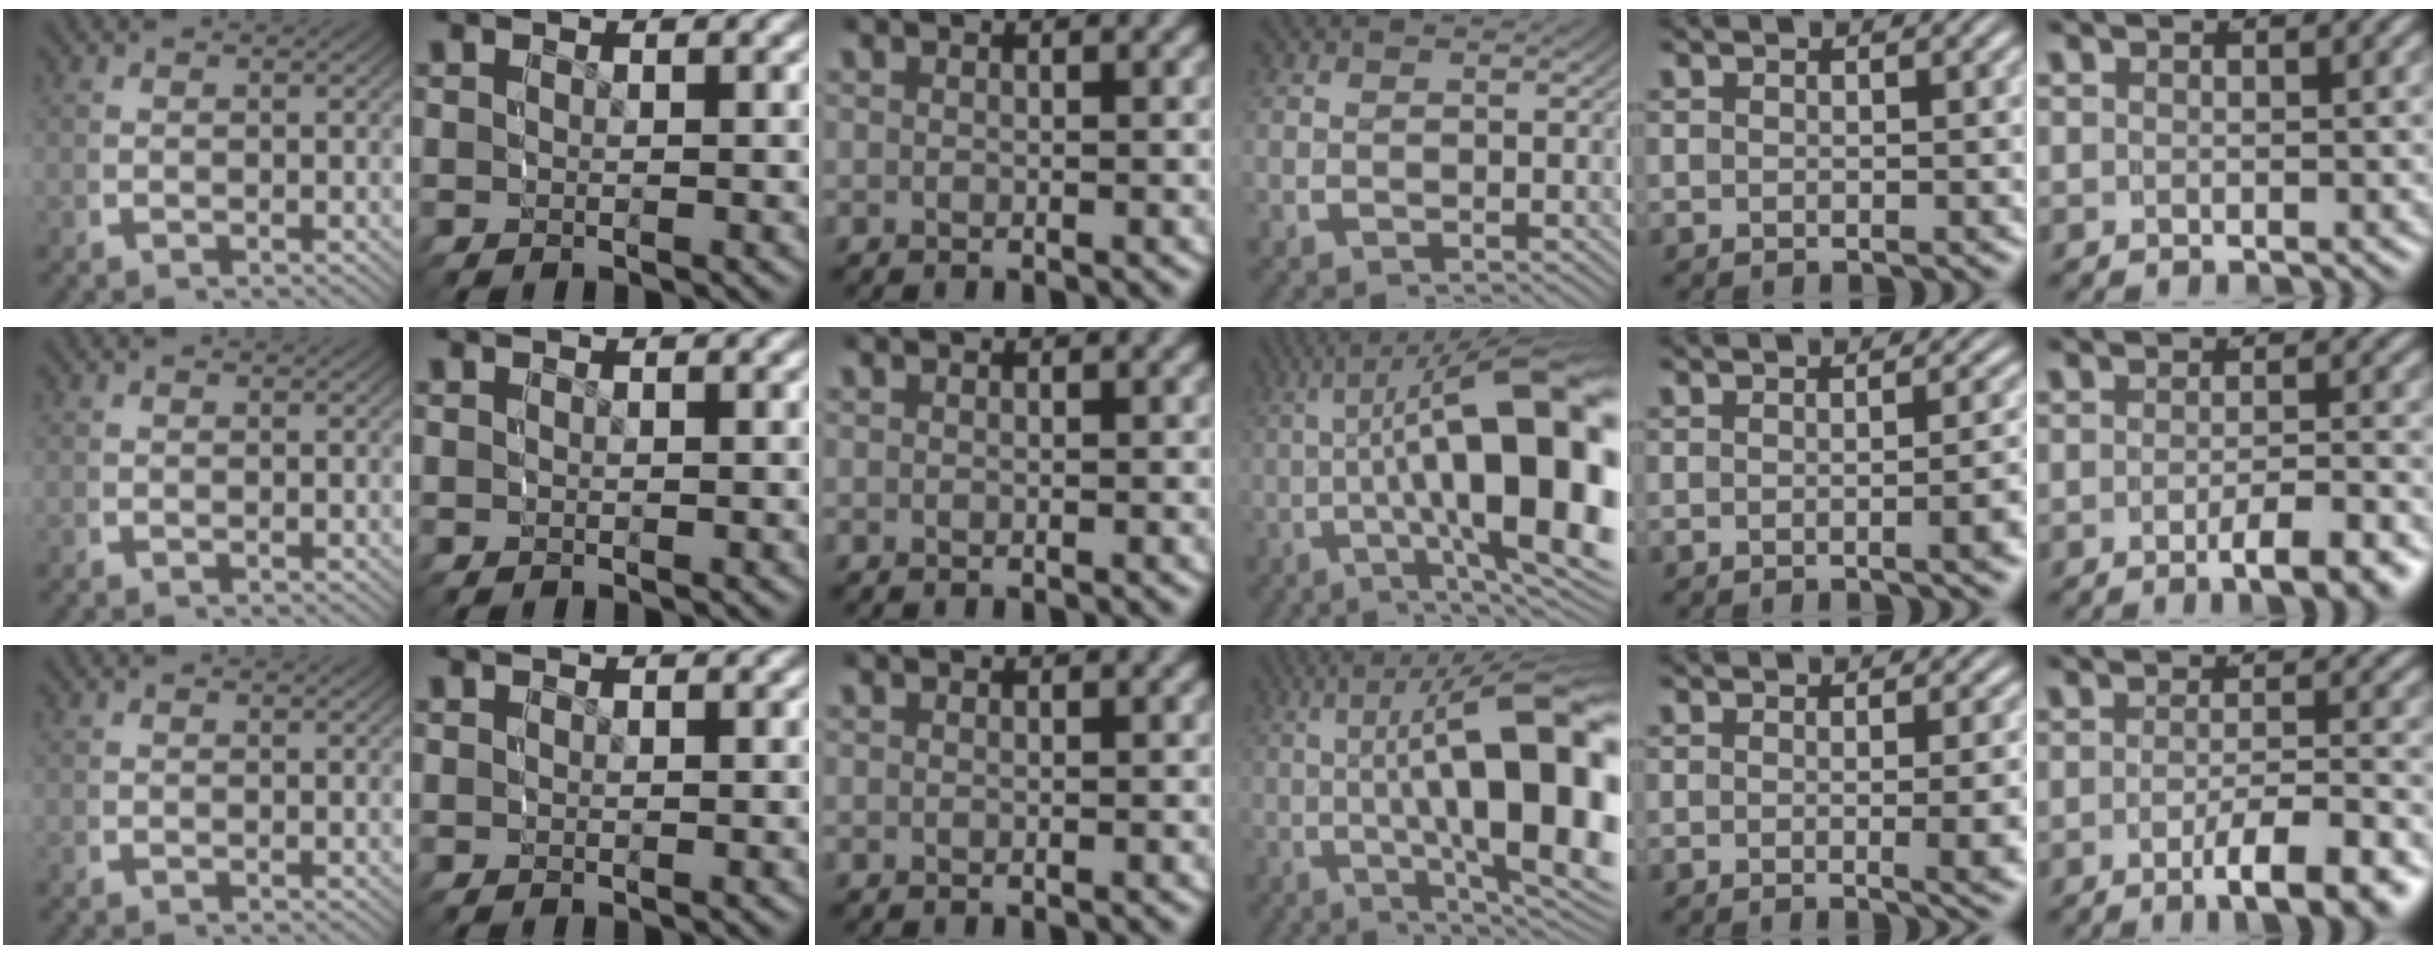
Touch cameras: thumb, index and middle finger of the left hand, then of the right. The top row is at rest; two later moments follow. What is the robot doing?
{"motion": "grasp_and_lifting", "object": "dispenser bottle"}